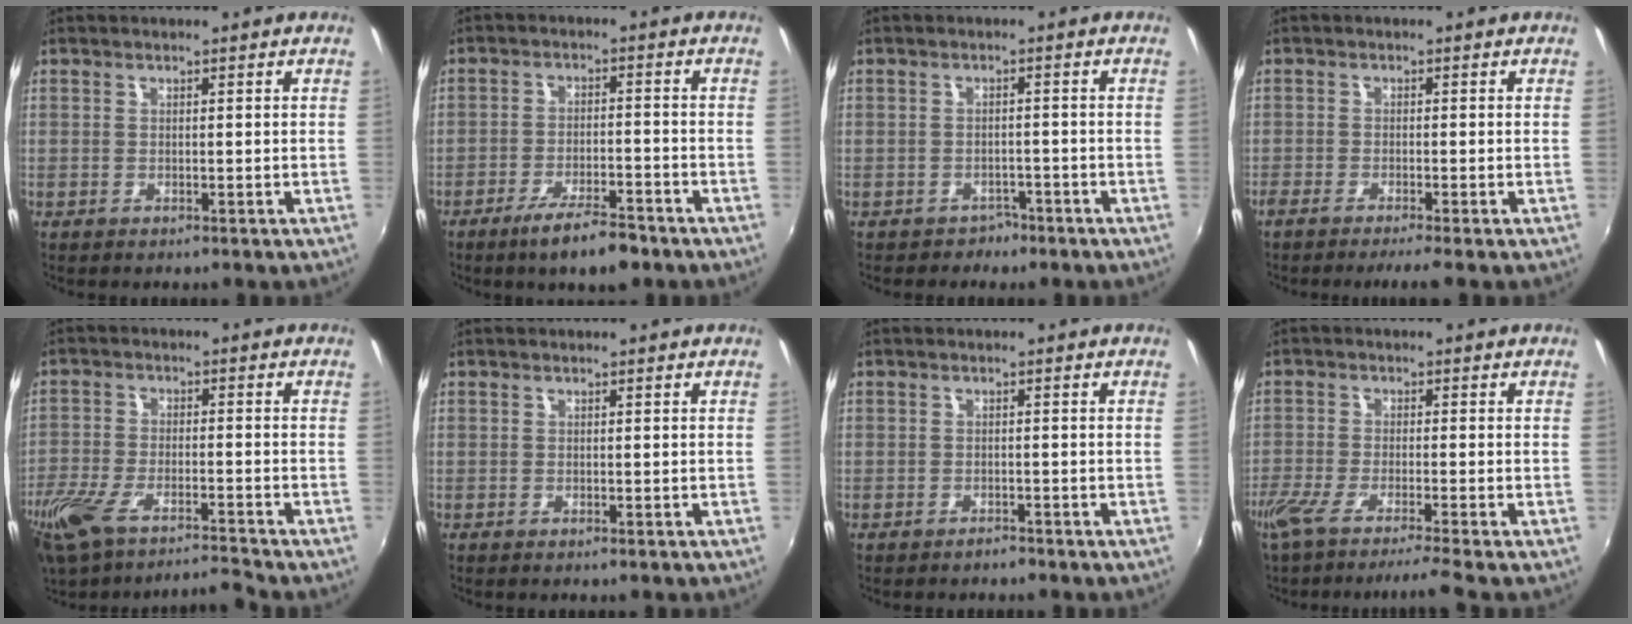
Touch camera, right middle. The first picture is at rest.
{"total": 8.1, "force": [-5.9, 1.8, 5.3], "torque": [-0.109, -0.007, -0.095]}
{"total": 2.6, "force": [-2.0, 1.5, 0.7], "torque": [-0.017, -0.006, -0.025]}
{"total": 3.3, "force": [-2.8, -0.5, 1.7], "torque": [-0.040, -0.015, -0.054]}
{"total": 11.7, "force": [-9.8, 1.7, 6.0], "torque": [-0.152, -0.032, -0.190]}
{"total": 0.0}
{"total": 1.2, "force": [-1.1, 0.4, 0.1], "torque": [-0.005, 0.002, -0.017]}
{"total": 8.1, "force": [-6.6, -0.8, 4.5], "torque": [-0.096, -0.035, -0.117]}